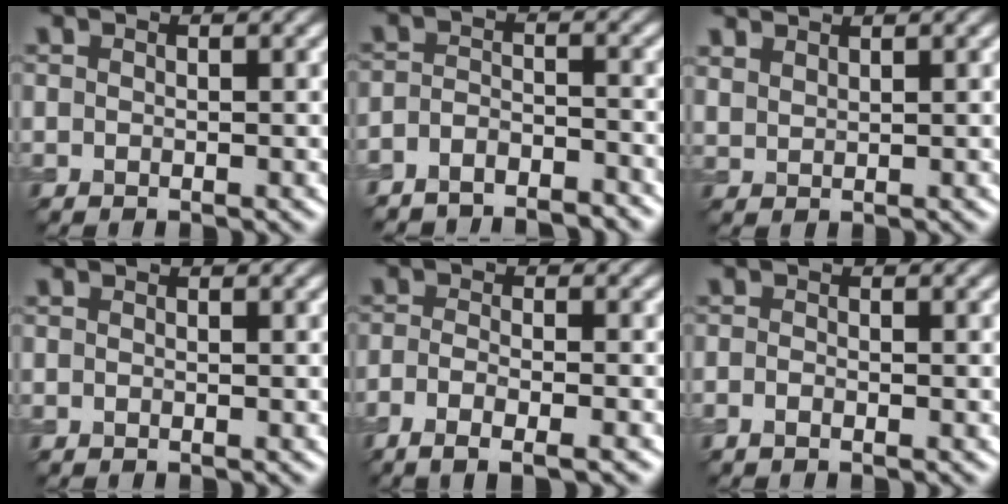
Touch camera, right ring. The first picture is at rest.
{"total": 4.5, "force": [-4.3, 1.1, 1.0], "torque": [-0.019, -0.009, -0.073]}
{"total": 2.0, "force": [1.9, 0.4, 0.4], "torque": [-0.012, 0.003, 0.042]}
{"total": 0.0}
{"total": 4.0, "force": [-2.3, 1.1, 3.1], "torque": [-0.051, -0.008, -0.041]}
{"total": 0.8, "force": [-0.5, 0.3, 0.6], "torque": [-0.012, -0.002, -0.012]}